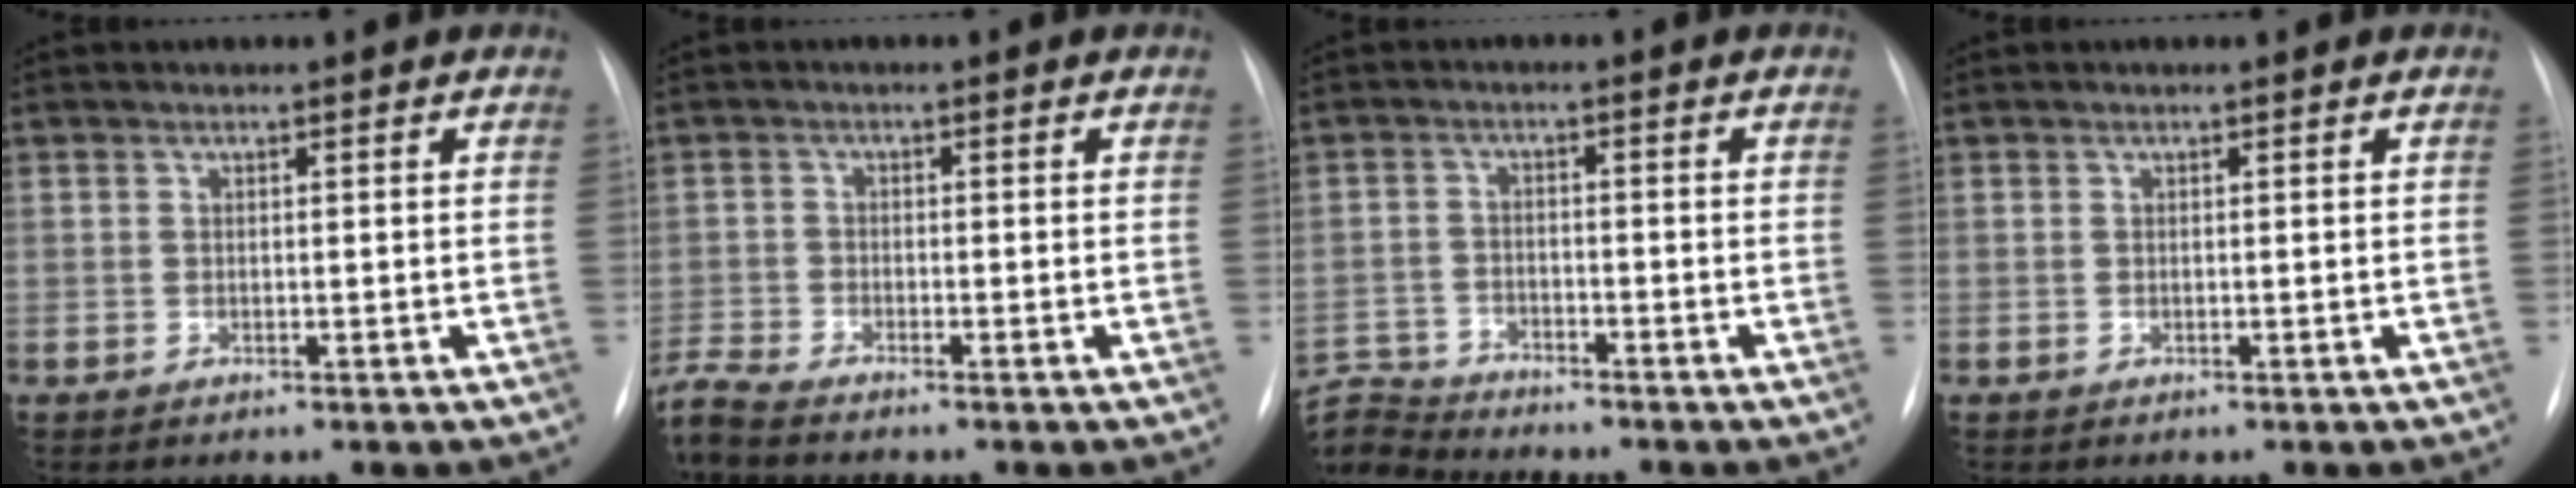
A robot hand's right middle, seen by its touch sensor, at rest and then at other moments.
{"total": 4.4, "force": [-4.2, -0.5, 1.3], "torque": [-0.036, -0.016, -0.086]}
{"total": 7.4, "force": [-7.4, 0.3, -0.5], "torque": [0.001, 0.006, -0.147]}
{"total": 0.0}